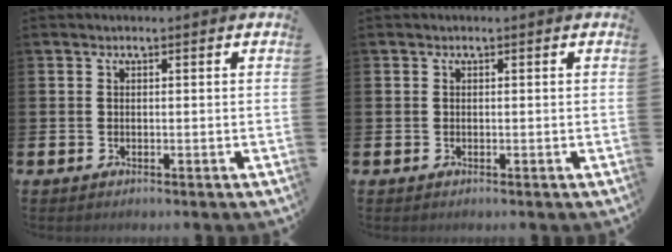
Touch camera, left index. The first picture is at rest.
{"total": 0.0}